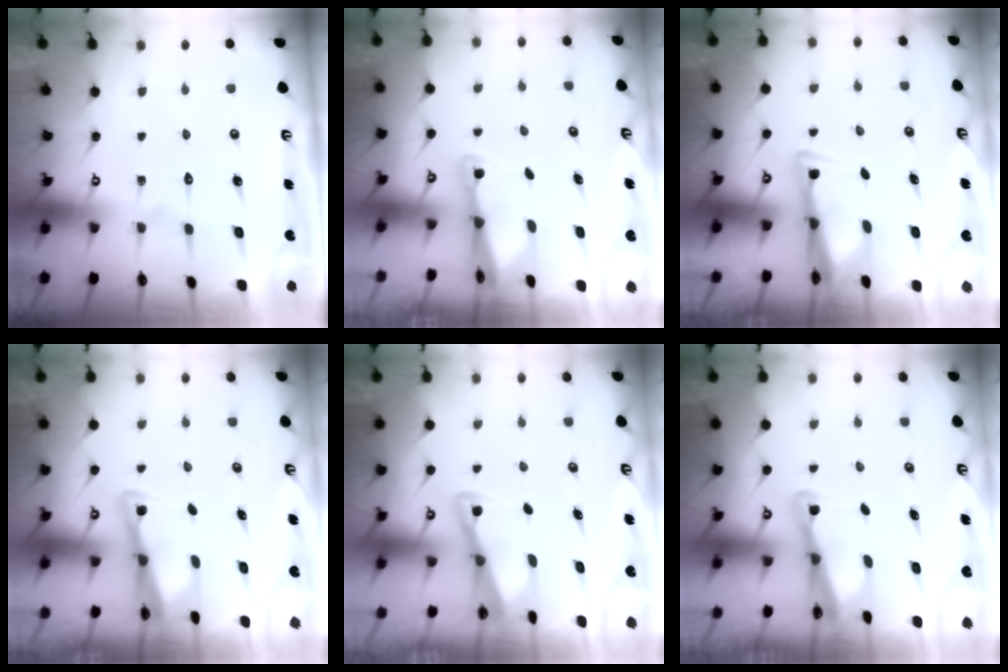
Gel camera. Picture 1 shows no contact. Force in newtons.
{"total": 1.8, "press": 1.8, "slide": 0.3}
{"total": 2.9, "press": 2.8, "slide": 0.9}
{"total": 2.7, "press": 2.7, "slide": 0.2}
{"total": 2.8, "press": 2.8, "slide": 0.4}
{"total": 2.4, "press": 2.4, "slide": 0.2}